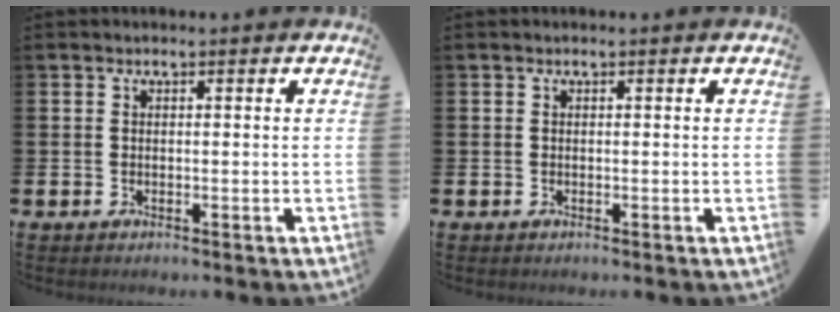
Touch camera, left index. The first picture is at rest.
{"total": 0.0}